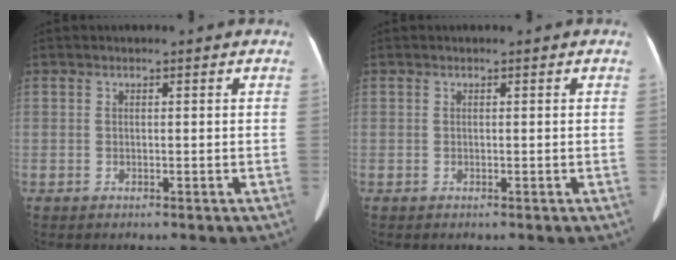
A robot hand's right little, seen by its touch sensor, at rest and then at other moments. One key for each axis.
{"total": 0.0}